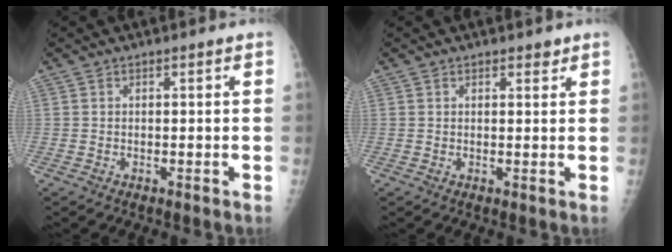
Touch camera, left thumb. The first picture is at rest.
{"total": 1.5, "force": [1.1, 0.8, 0.6], "torque": [0.004, -0.006, 0.012]}